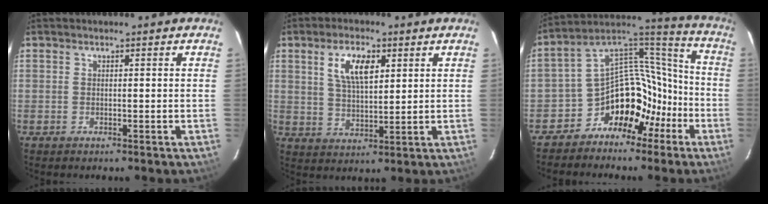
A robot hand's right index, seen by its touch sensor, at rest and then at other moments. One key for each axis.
{"total": 7.6, "fx": 3.2, "fy": 3.2, "fz": 6.1, "tx": -0.115, "ty": 0.009, "tz": 0.062}
{"total": 15.0, "fx": -9.7, "fy": 10.6, "fz": 4.5, "tx": -0.083, "ty": 0.086, "tz": -0.155}